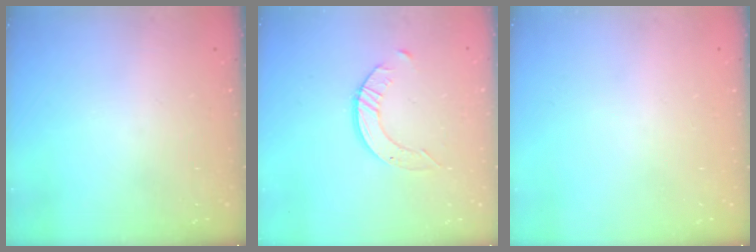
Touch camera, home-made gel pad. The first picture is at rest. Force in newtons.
{"total": 3.5, "press": 3.5, "slide": 0.3}
{"total": 0.0}